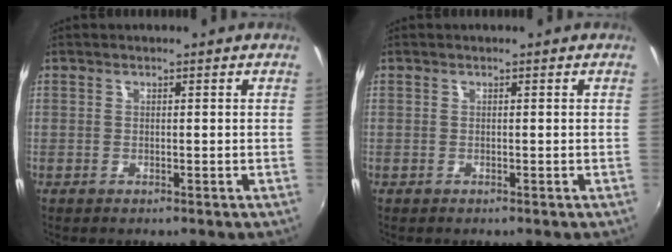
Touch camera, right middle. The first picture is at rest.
{"total": 0.0}